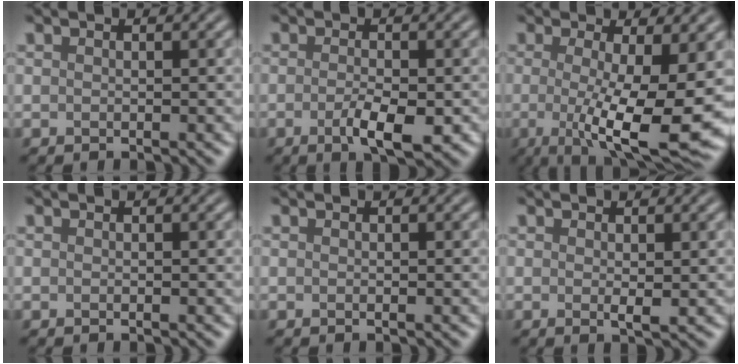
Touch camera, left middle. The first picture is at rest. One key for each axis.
{"total": 3.6, "fx": -1.2, "fy": 1.0, "fz": 3.2, "tx": -0.061, "ty": -0.007, "tz": -0.019}
{"total": 11.0, "fx": -1.2, "fy": 2.7, "fz": 10.6, "tx": -0.144, "ty": -0.022, "tz": -0.018}
{"total": 0.0}
{"total": 0.0}
{"total": 1.0, "fx": 0.2, "fy": 0.2, "fz": 1.0, "tx": -0.017, "ty": -0.004, "tz": 0.001}